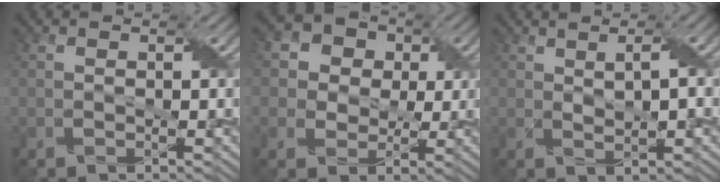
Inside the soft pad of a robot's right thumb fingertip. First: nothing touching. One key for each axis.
{"total": 7.3, "fx": 2.4, "fy": 6.2, "fz": 2.8, "tx": -0.089, "ty": 0.024, "tz": 0.027}
{"total": 3.5, "fx": 1.2, "fy": 0.8, "fz": 3.1, "tx": -0.050, "ty": -0.002, "tz": 0.024}